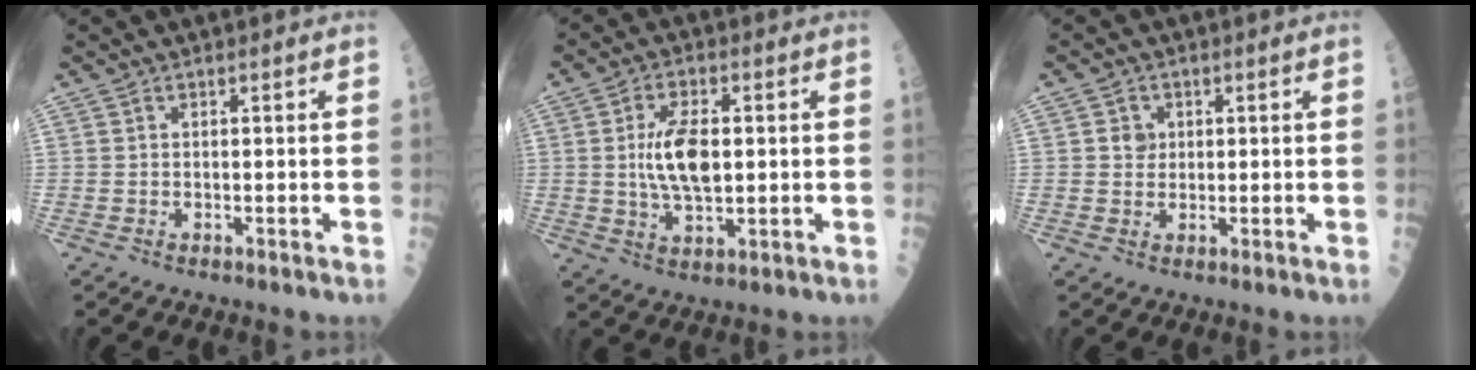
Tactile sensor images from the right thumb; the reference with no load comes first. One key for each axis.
{"total": 9.5, "fx": 0.7, "fy": 4.4, "fz": 8.4, "tx": -0.150, "ty": -0.003, "tz": 0.015}
{"total": 2.8, "fx": 0.7, "fy": 2.5, "fz": 1.1, "tx": 0.001, "ty": -0.001, "tz": 0.011}